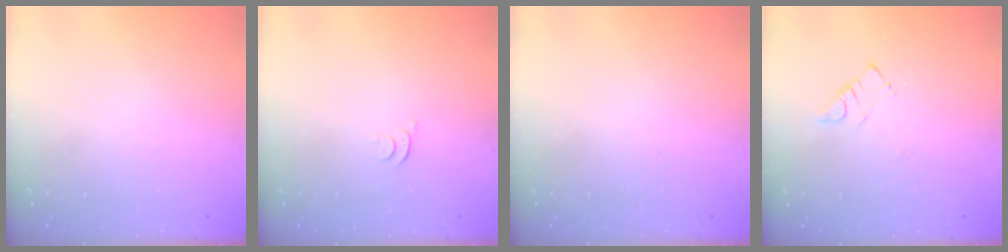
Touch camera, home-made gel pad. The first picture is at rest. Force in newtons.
{"total": 3.3, "press": 3.2, "slide": 0.4}
{"total": 2.2, "press": 2.1, "slide": 0.4}
{"total": 3.4, "press": 3.3, "slide": 0.6}